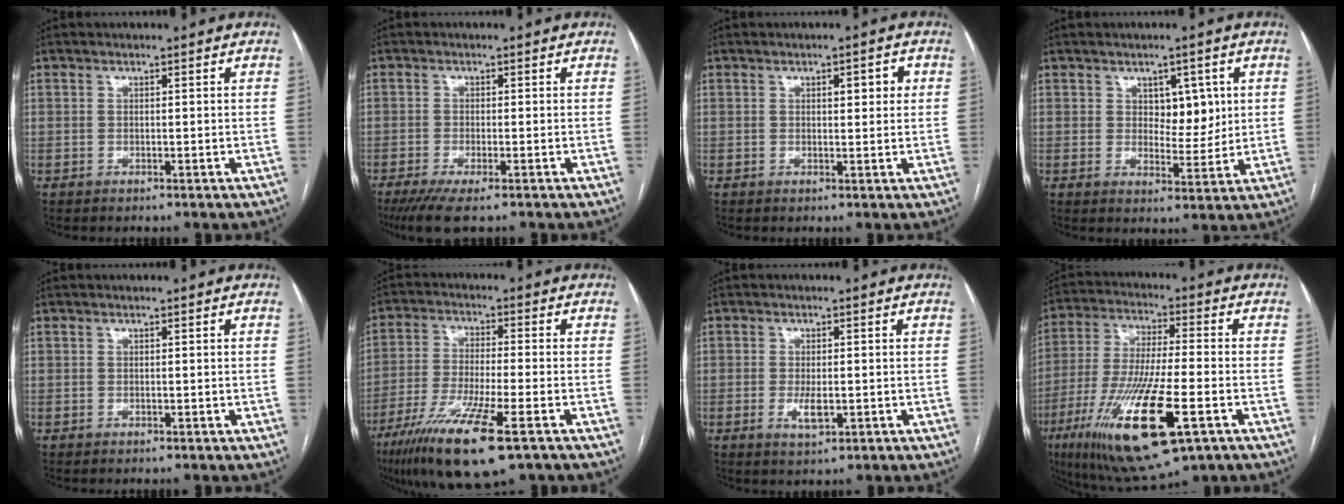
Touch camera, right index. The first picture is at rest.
{"total": 5.7, "force": [-4.1, 0.9, 3.9], "torque": [-0.058, -0.012, -0.064]}
{"total": 2.6, "force": [0.8, 0.9, 2.3], "torque": [-0.031, 0.005, 0.011]}
{"total": 5.1, "force": [1.6, 2.9, 3.8], "torque": [-0.047, 0.000, 0.029]}
{"total": 0.0}
{"total": 14.4, "force": [-8.4, 1.3, 11.6], "torque": [-0.233, -0.041, -0.149]}
{"total": 3.0, "force": [-0.7, 1.1, 2.8], "torque": [-0.053, -0.002, -0.006]}
{"total": 19.1, "force": [-8.0, 3.4, 17.1], "torque": [-0.355, -0.039, -0.133]}